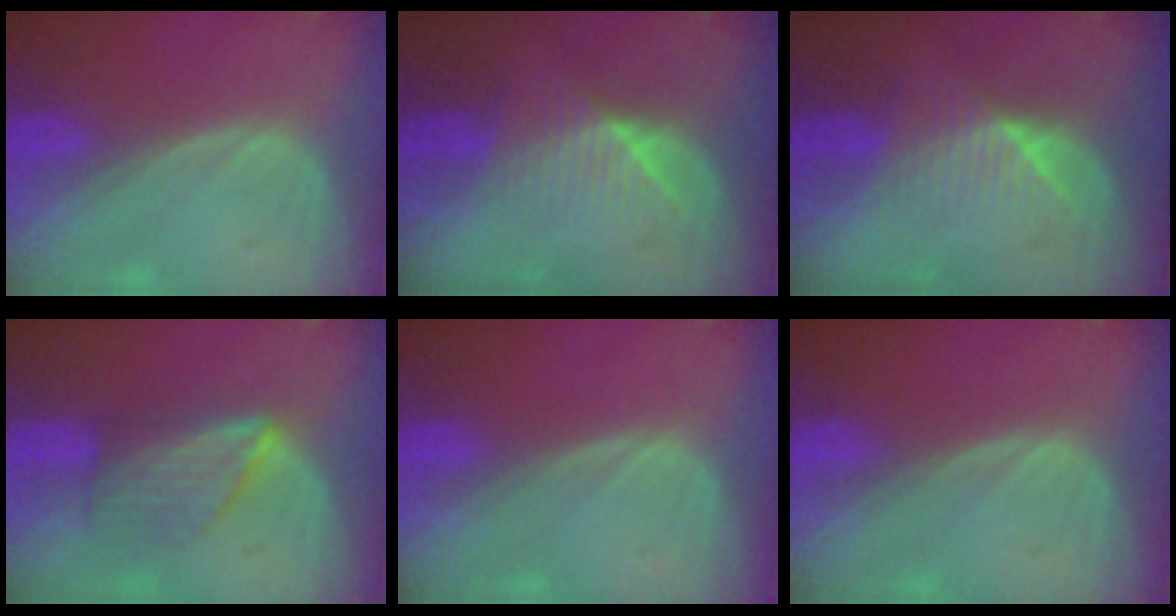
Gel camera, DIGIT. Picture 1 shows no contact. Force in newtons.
{"total": 6.2, "press": 5.7, "slide": 2.6}
{"total": 6.2, "press": 5.7, "slide": 2.6}
{"total": 5.9, "press": 5.8, "slide": 1.4}
{"total": 0.0}
{"total": 0.0}